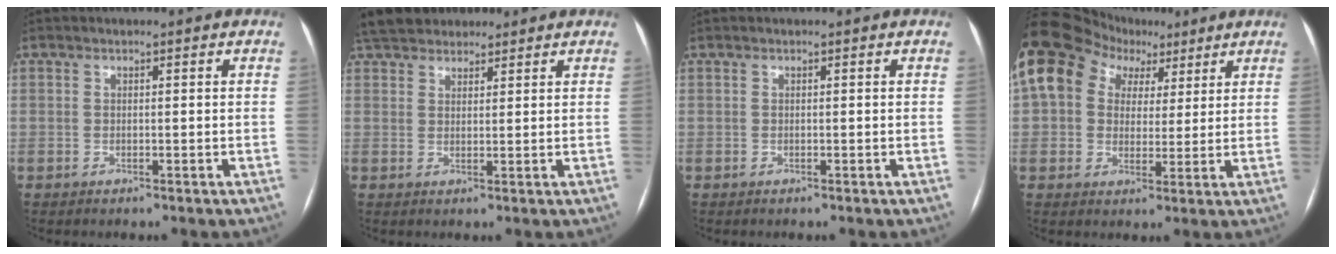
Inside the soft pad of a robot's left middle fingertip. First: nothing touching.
{"total": 8.8, "force": [7.3, 3.8, 2.9], "torque": [-0.044, 0.037, 0.130]}
{"total": 0.0}
{"total": 14.4, "force": [6.2, 10.9, 6.9], "torque": [-0.139, 0.070, 0.105]}